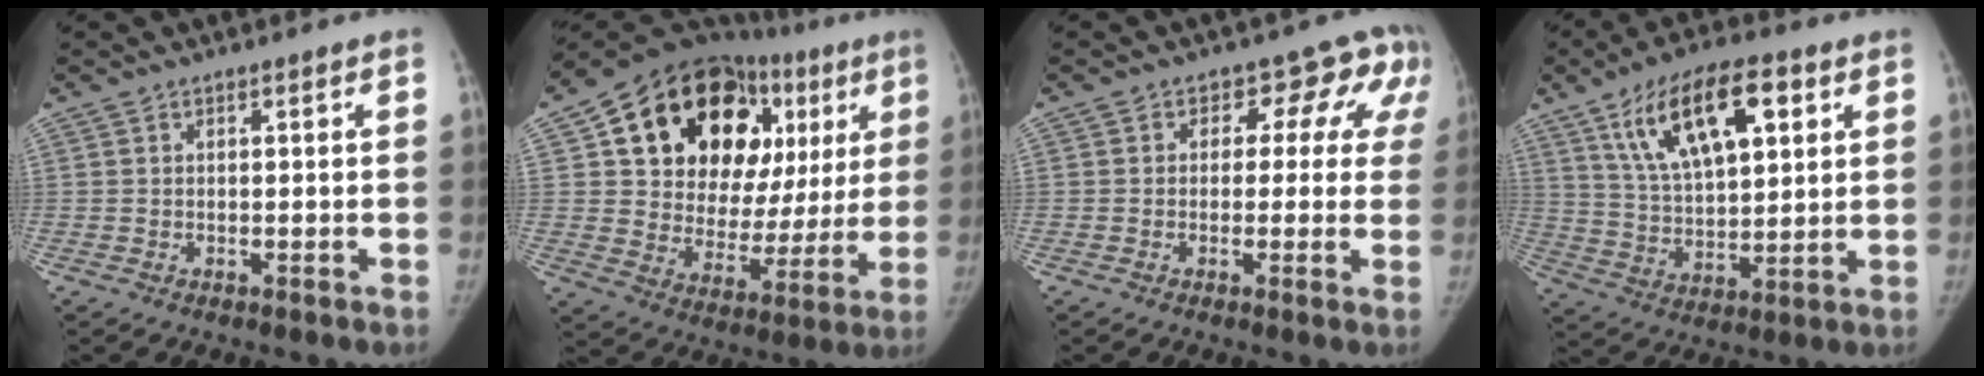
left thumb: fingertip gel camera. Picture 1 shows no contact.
{"total": 29.4, "force": [11.0, 18.2, 20.4], "torque": [-0.245, 0.022, 0.178]}
{"total": 8.9, "force": [2.8, 6.6, 5.4], "torque": [0.003, 0.010, 0.020]}
{"total": 17.7, "force": [7.9, 7.8, 13.7], "torque": [-0.203, -0.016, 0.141]}